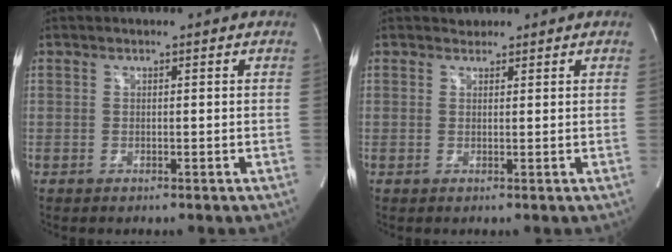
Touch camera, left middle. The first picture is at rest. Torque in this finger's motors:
{"motor_torque": [0.00, 0.07, -0.08, -0.01]}